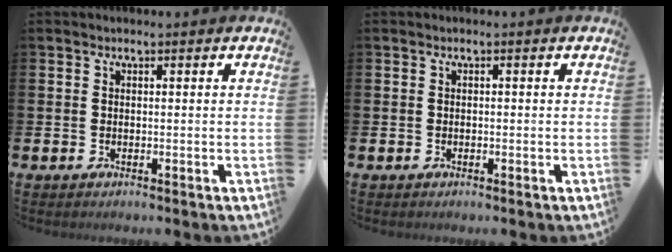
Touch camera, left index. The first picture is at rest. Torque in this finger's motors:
{"motor_torque": [-0.05, 0.17, 0.06, 0.00]}